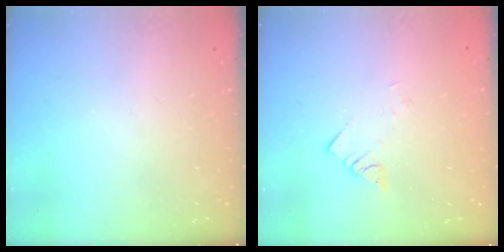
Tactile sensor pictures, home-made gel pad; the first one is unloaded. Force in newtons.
{"total": 2.9, "press": 2.8, "slide": 0.6}